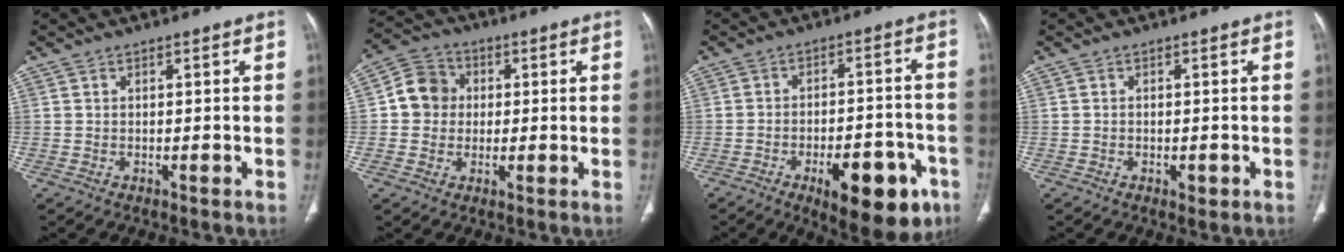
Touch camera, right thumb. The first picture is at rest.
{"total": 7.6, "force": [0.5, 7.0, 2.8], "torque": [-0.028, 0.015, -0.003]}
{"total": 16.3, "force": [-8.0, 7.0, 12.4], "torque": [-0.131, 0.040, -0.099]}
{"total": 1.6, "force": [-0.6, 0.9, 1.2], "torque": [-0.013, 0.000, -0.007]}